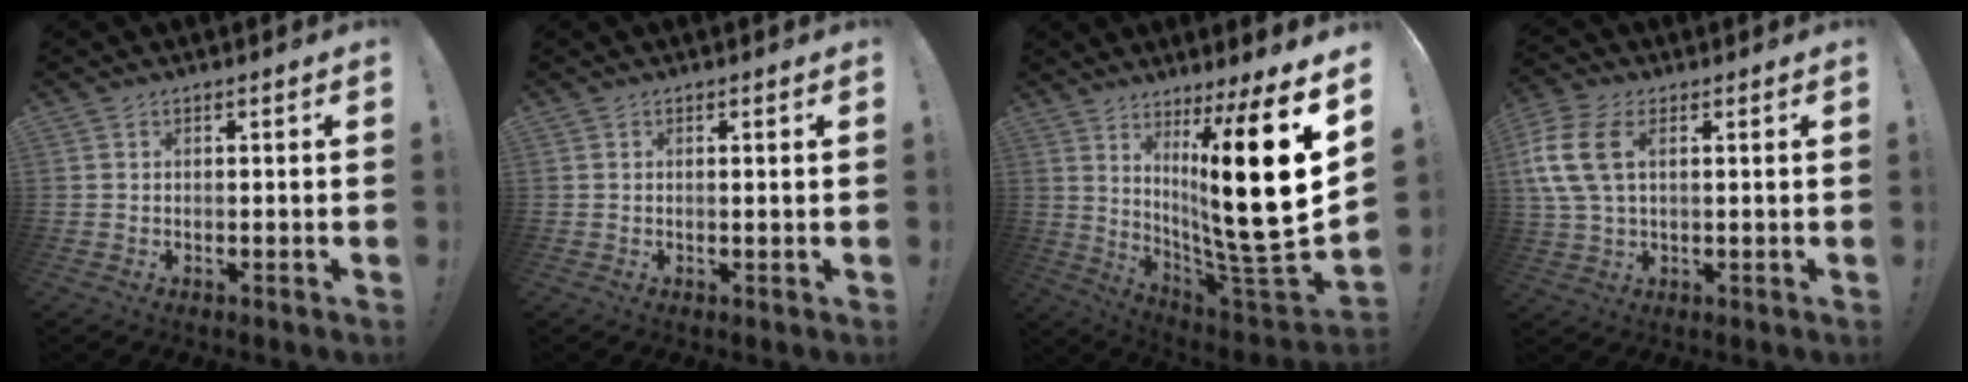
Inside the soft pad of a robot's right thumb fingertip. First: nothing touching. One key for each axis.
{"total": 0.7, "fx": 0.3, "fy": -0.1, "fz": 0.6, "tx": 0.005, "ty": -0.007, "tz": 0.002}
{"total": 24.8, "fx": 5.0, "fy": 3.0, "fz": 24.1, "tx": -0.393, "ty": -0.054, "tz": 0.075}
{"total": 12.1, "fx": 3.4, "fy": 7.0, "fz": 9.3, "tx": -0.196, "ty": -0.002, "tz": 0.065}